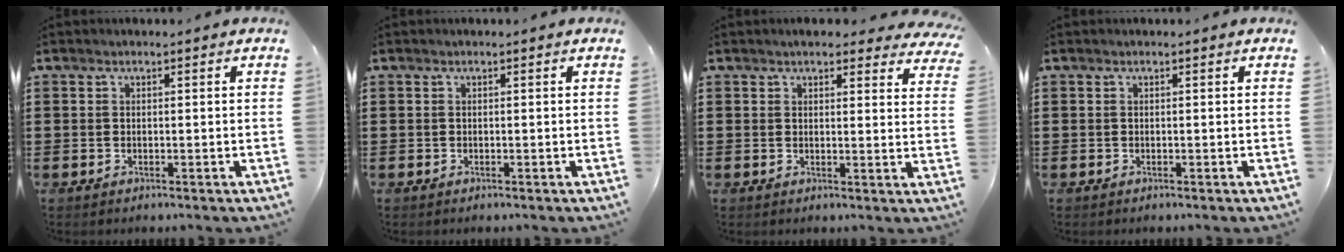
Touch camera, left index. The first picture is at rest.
{"total": 0.0}
{"total": 3.7, "force": [3.4, 0.8, 1.2], "torque": [-0.024, -0.008, 0.061]}
{"total": 0.0}